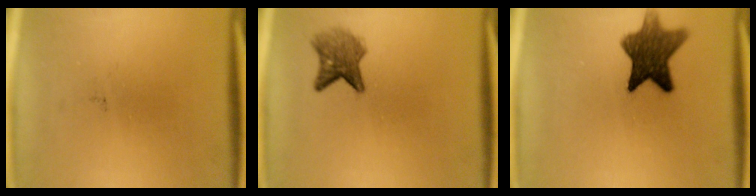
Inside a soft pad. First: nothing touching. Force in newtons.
{"total": 4.2}
{"total": 9.9}